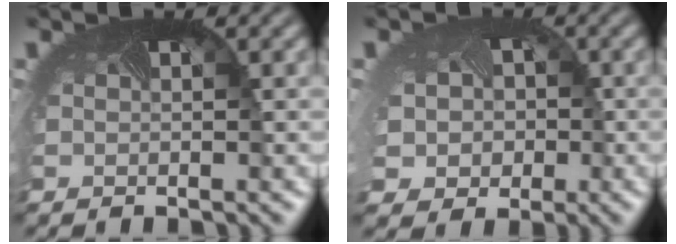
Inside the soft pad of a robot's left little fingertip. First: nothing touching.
{"total": 6.1, "force": [-0.8, 5.5, 2.6], "torque": [-0.053, -0.013, -0.028]}